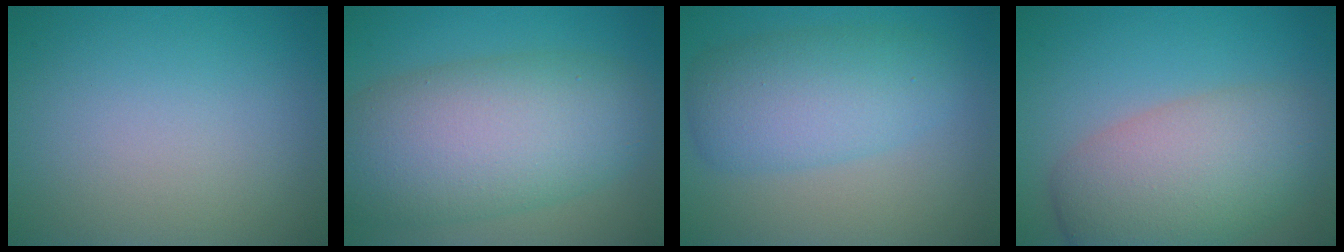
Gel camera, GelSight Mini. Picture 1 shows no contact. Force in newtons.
{"total": 10.7, "press": 10.7, "slide": 0.5}
{"total": 5.6, "press": 5.6, "slide": 0.1}
{"total": 8.1, "press": 8.1, "slide": 0.3}